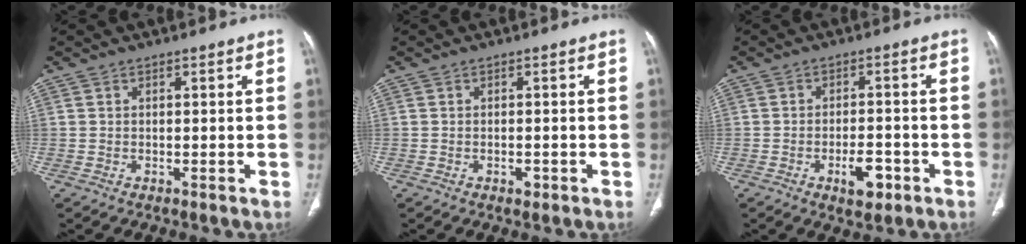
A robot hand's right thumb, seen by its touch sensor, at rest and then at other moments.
{"total": 1.3, "force": [-0.7, 0.7, 0.8], "torque": [-0.009, 0.002, -0.010]}
{"total": 5.5, "force": [-2.7, 2.6, 4.1], "torque": [-0.050, 0.012, -0.037]}